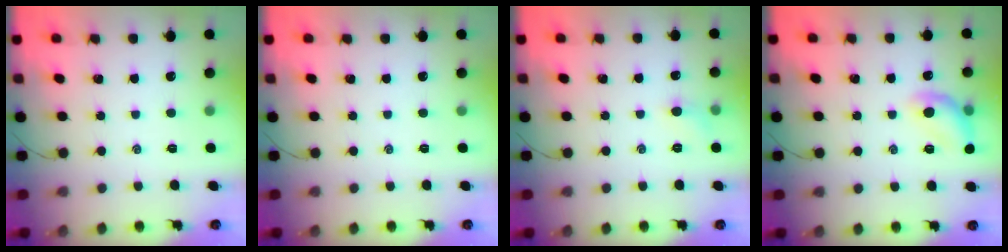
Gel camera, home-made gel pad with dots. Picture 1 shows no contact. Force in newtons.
{"total": 0.0}
{"total": 4.5, "press": 4.2, "slide": 1.5}
{"total": 10.7, "press": 10.7, "slide": 0.5}